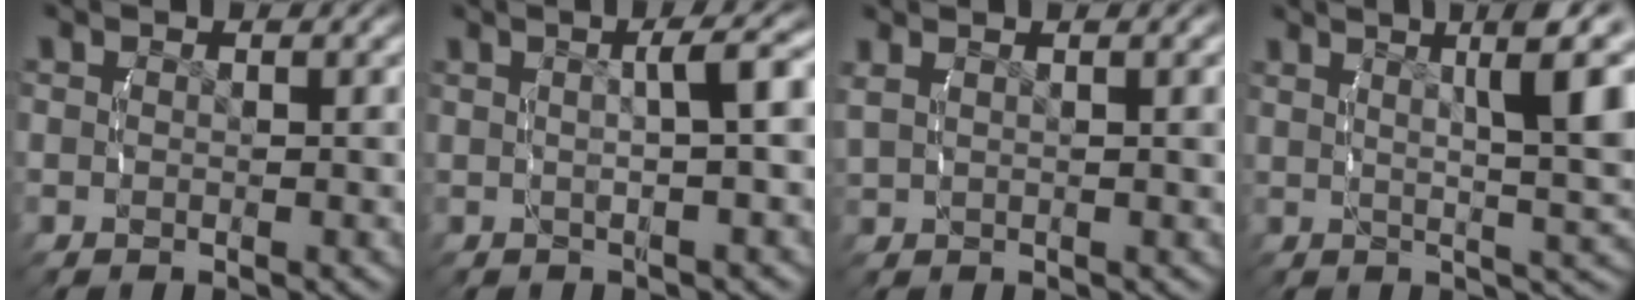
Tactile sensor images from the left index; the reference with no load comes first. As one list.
[{"total": 4.3, "force": [1.1, 1.3, 4.0], "torque": [-0.045, 0.023, 0.012]}, {"total": 3.0, "force": [1.8, 1.0, 2.2], "torque": [-0.028, 0.024, 0.027]}, {"total": 11.4, "force": [5.3, 4.1, 9.2], "torque": [-0.094, 0.037, 0.069]}]